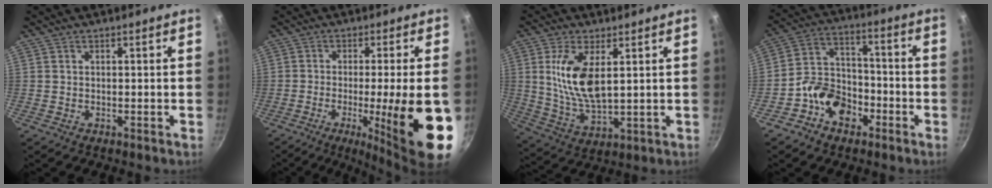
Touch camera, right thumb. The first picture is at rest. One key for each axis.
{"total": 17.9, "fx": -4.7, "fy": 2.4, "fz": 17.1, "tx": -0.234, "ty": -0.001, "tz": -0.057}
{"total": 11.5, "fx": 2.9, "fy": 5.1, "fz": 9.9, "tx": -0.190, "ty": -0.019, "tz": 0.064}
{"total": 11.0, "fx": -5.5, "fy": 7.8, "fz": 5.4, "tx": -0.061, "ty": 0.054, "tz": -0.111}